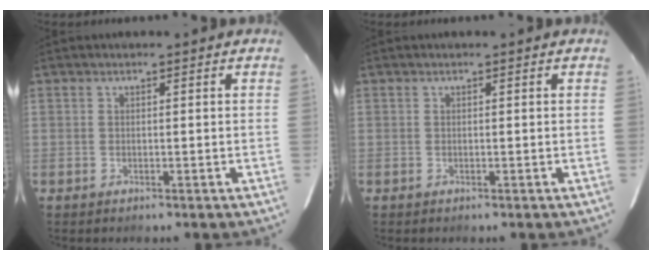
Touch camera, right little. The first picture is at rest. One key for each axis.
{"total": 0.0}